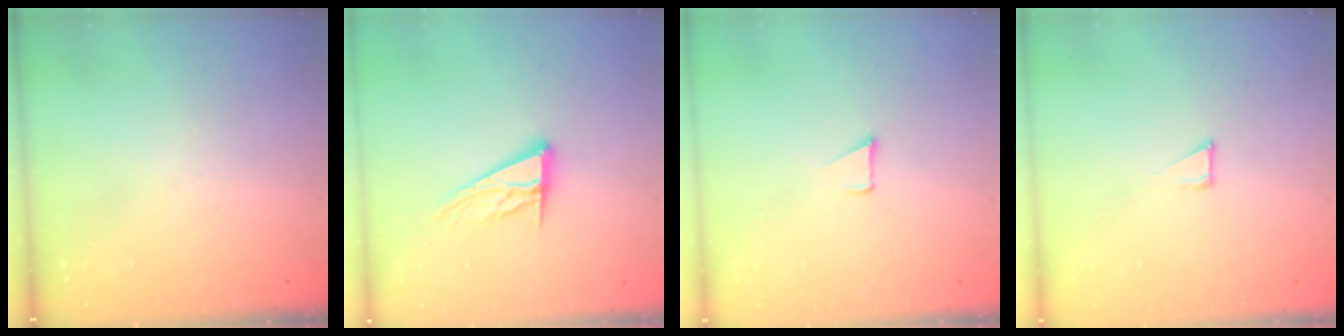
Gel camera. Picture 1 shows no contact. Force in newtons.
{"total": 12.4, "press": 12.2, "slide": 2.2}
{"total": 1.2, "press": 1.2, "slide": 0.1}
{"total": 2.1, "press": 2.1, "slide": 0.1}